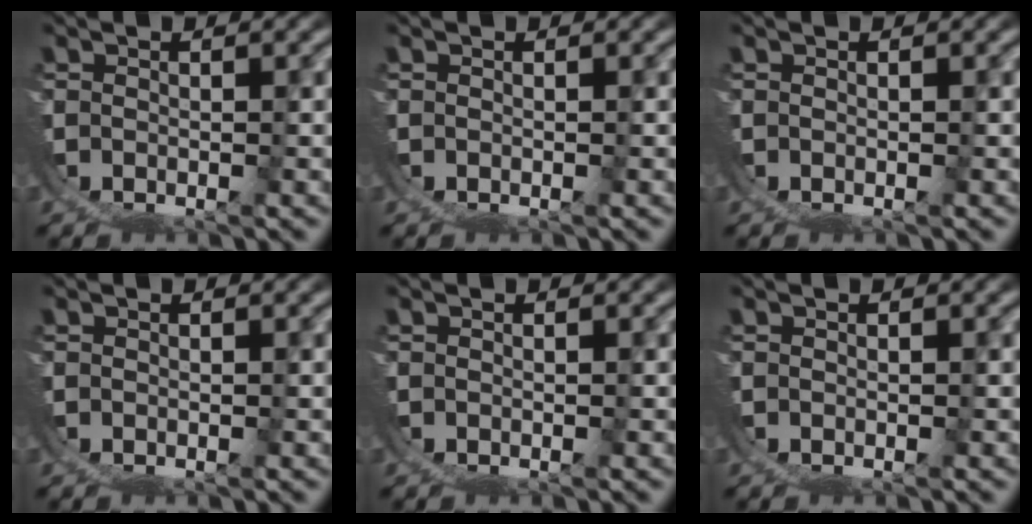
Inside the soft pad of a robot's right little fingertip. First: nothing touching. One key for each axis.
{"total": 0.0}
{"total": 0.0}
{"total": 0.0}
{"total": 0.0}
{"total": 0.0}